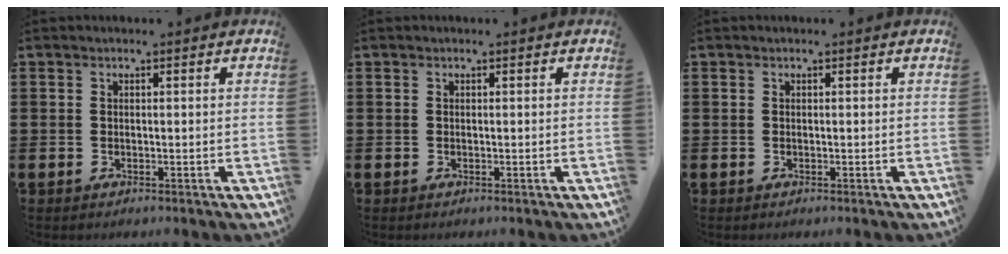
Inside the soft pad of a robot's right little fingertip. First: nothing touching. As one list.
[{"total": 0.0}, {"total": 0.0}]